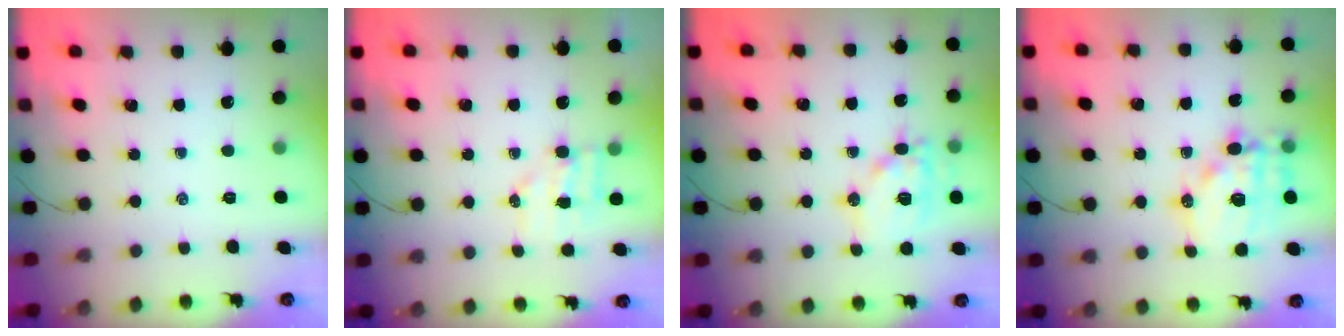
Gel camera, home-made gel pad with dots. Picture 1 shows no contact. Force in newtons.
{"total": 4.9, "press": 4.8, "slide": 0.7}
{"total": 13.3, "press": 13.2, "slide": 1.7}
{"total": 14.9, "press": 14.5, "slide": 3.4}